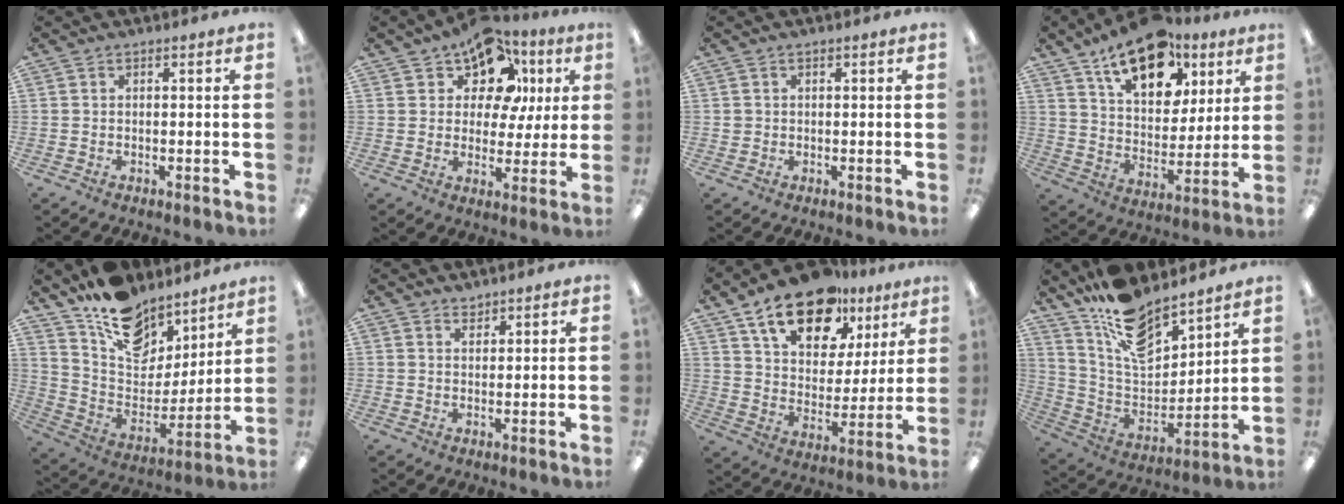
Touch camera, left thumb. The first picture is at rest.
{"total": 13.3, "force": [8.3, 8.2, 6.4], "torque": [-0.119, -0.042, 0.154]}
{"total": 1.0, "force": [0.2, 0.9, 0.1], "torque": [-0.001, 0.004, 0.003]}
{"total": 18.4, "force": [11.9, 9.9, 9.9], "torque": [-0.155, -0.057, 0.207]}
{"total": 16.7, "force": [11.9, 9.9, 6.3], "torque": [-0.117, -0.081, 0.220]}
{"total": 1.7, "force": [1.6, 0.5, 0.0], "torque": [0.007, -0.006, 0.030]}
{"total": 18.5, "force": [12.5, 9.9, 9.4], "torque": [-0.153, -0.065, 0.221]}
{"total": 15.4, "force": [12.3, 6.4, 6.8], "torque": [-0.130, -0.084, 0.223]}